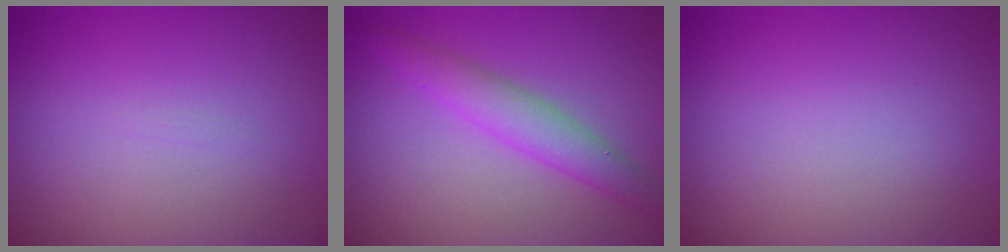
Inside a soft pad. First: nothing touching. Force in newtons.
{"total": 3.4, "press": 3.4, "slide": 0.1}
{"total": 0.0}